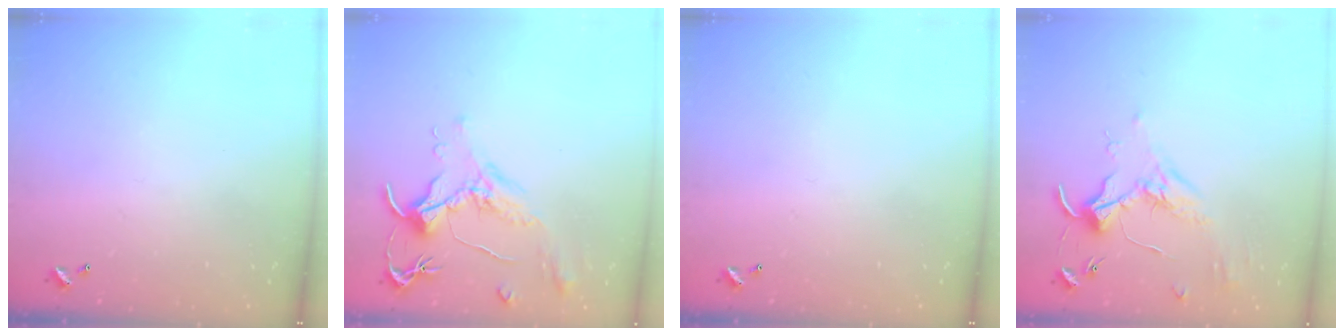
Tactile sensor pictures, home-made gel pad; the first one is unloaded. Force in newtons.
{"total": 1.6, "press": 1.5, "slide": 0.7}
{"total": 0.0}
{"total": 1.8, "press": 1.8, "slide": 0.4}